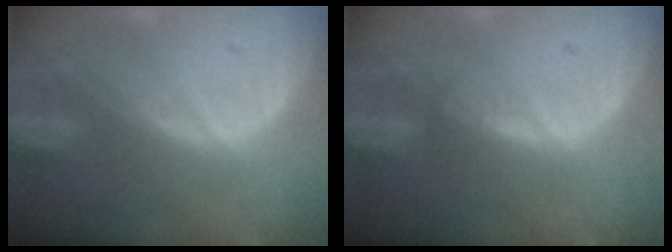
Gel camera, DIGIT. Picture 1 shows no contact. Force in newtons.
{"total": 1.3, "press": 1.2, "slide": 0.2}